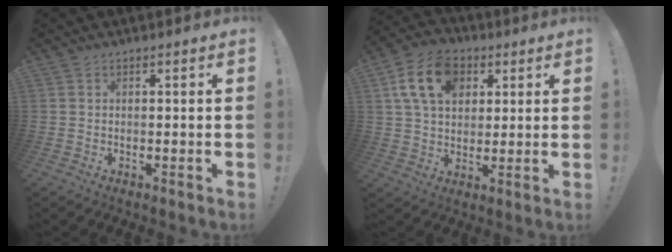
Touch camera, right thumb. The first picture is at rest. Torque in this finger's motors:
{"motor_torque": [-0.13, 1.65, 0.57, -0.34, 0.23]}